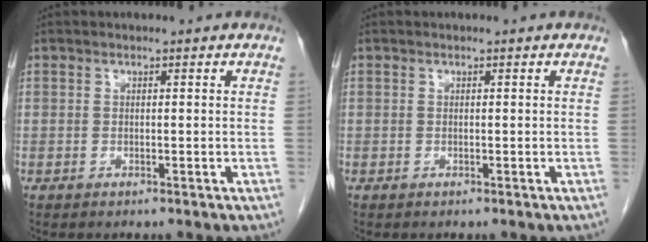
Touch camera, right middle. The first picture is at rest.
{"total": 0.0}